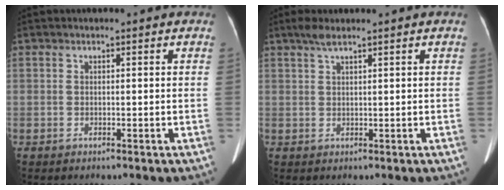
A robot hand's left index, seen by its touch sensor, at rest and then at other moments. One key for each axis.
{"total": 2.1, "fx": 1.6, "fy": 0.0, "fz": 1.4, "tx": -0.035, "ty": 0.012, "tz": 0.035}